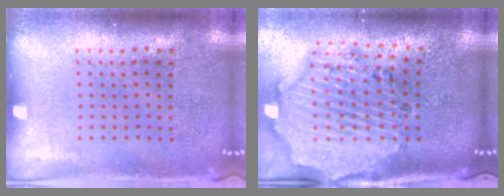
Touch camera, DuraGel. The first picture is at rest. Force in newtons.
{"total": 2.7, "press": 2.4, "slide": 1.1}